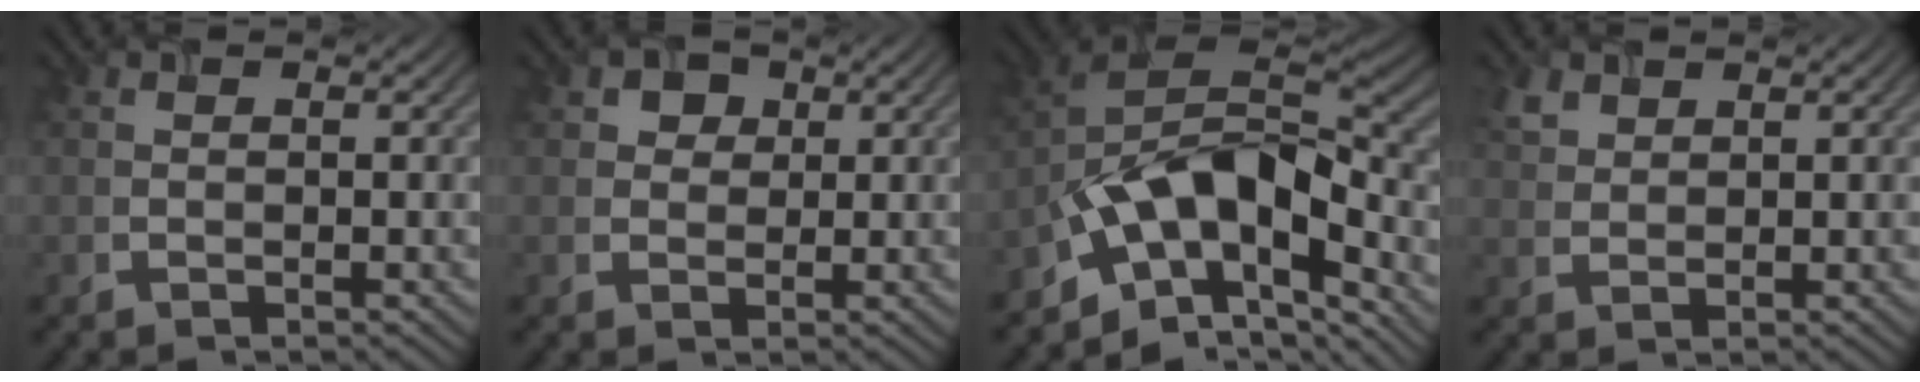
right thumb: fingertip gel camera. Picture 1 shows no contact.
{"total": 2.8, "force": [1.2, 2.4, 1.0], "torque": [-0.018, -0.011, 0.021]}
{"total": 14.1, "force": [-5.9, 7.6, 10.4], "torque": [-0.172, 0.005, -0.126]}
{"total": 2.3, "force": [1.6, 1.4, 0.9], "torque": [-0.026, 0.000, 0.040]}